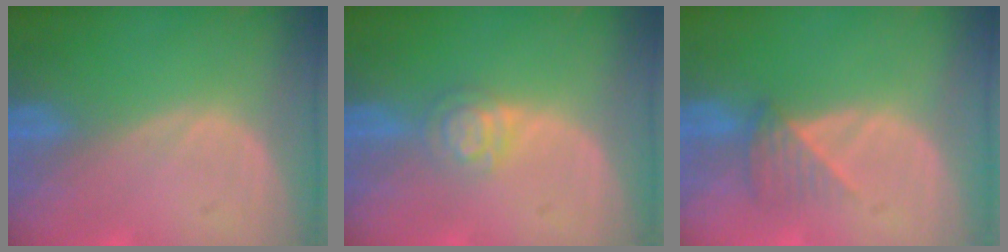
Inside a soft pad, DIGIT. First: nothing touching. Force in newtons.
{"total": 4.0, "press": 3.6, "slide": 1.8}
{"total": 3.2, "press": 3.0, "slide": 1.1}